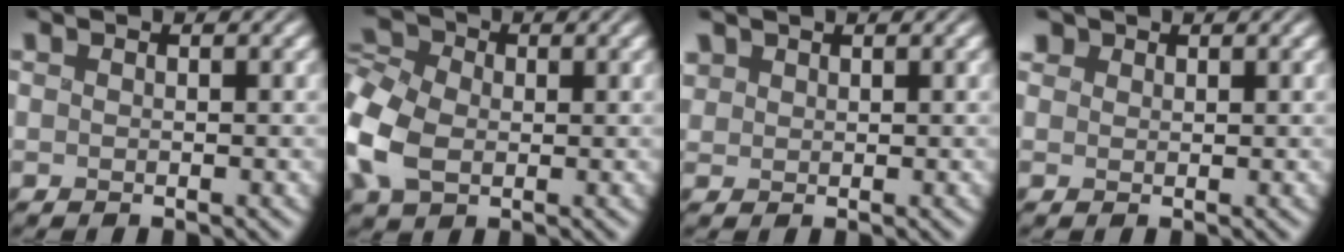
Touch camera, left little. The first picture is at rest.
{"total": 7.1, "force": [-0.4, 5.3, 4.8], "torque": [-0.135, 0.008, -0.020]}
{"total": 1.3, "force": [0.9, 0.9, 0.2], "torque": [-0.009, 0.005, 0.023]}
{"total": 1.4, "force": [1.1, 0.9, 0.2], "torque": [-0.007, -0.002, 0.026]}